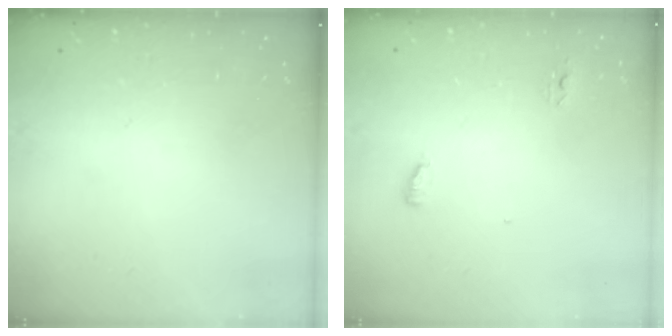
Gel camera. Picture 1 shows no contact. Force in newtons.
{"total": 4.2, "press": 4.0, "slide": 1.3}